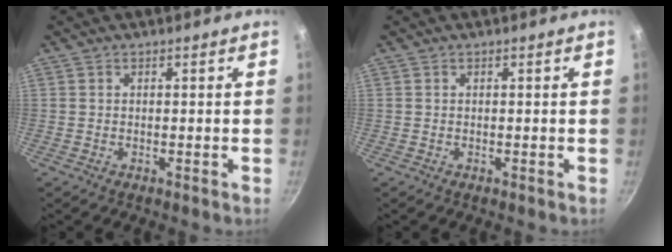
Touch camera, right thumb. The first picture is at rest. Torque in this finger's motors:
{"motor_torque": [-0.09, -0.09, 0.12, 0.09, 0.00]}